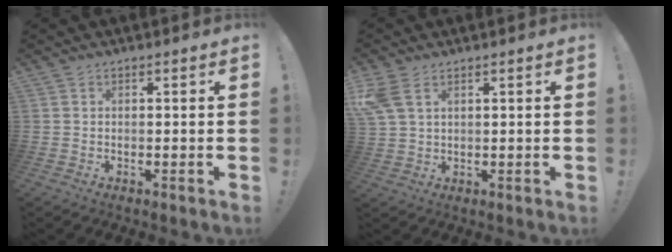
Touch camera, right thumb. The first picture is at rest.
{"total": 6.8, "force": [3.3, 3.8, 4.5], "torque": [-0.098, -0.007, 0.067]}